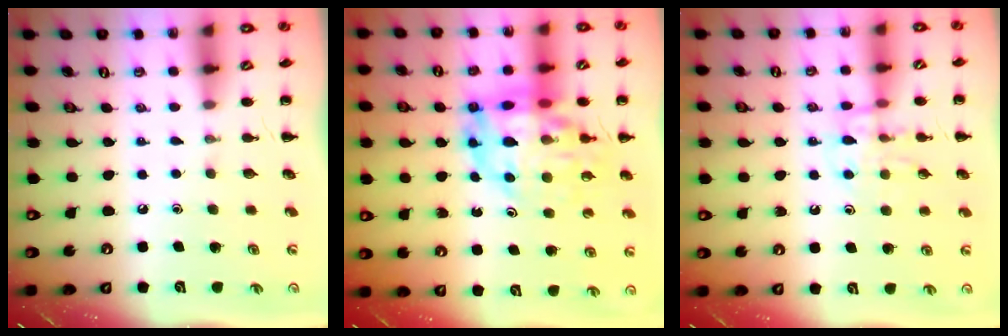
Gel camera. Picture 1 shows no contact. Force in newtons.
{"total": 19.0, "press": 18.4, "slide": 4.7}
{"total": 11.7, "press": 11.7, "slide": 0.8}